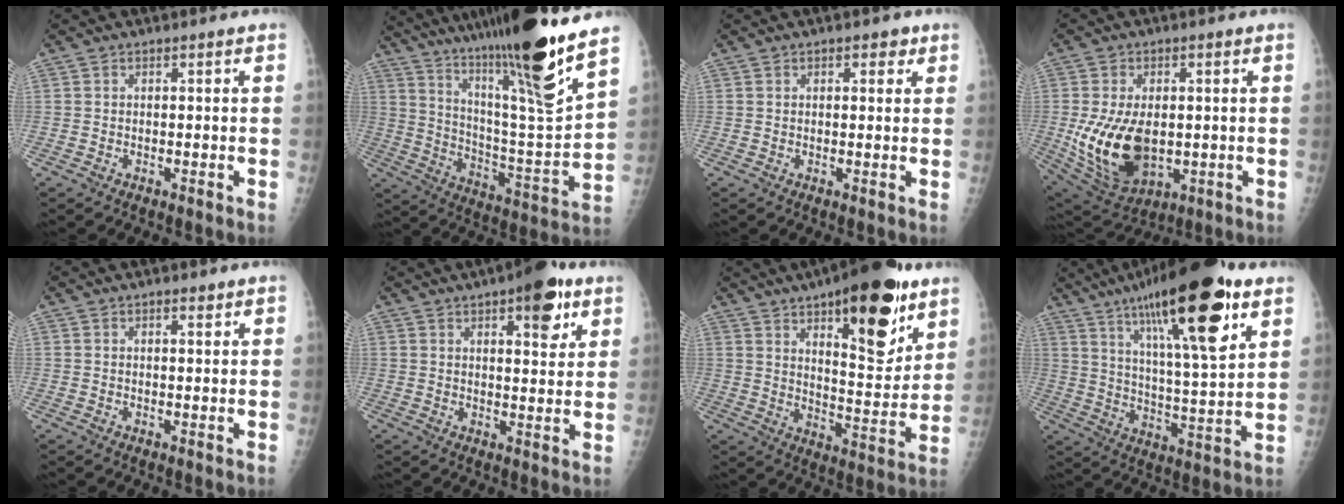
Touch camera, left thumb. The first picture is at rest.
{"total": 26.8, "force": [19.5, 1.2, 18.3], "torque": [-0.287, -0.096, 0.326]}
{"total": 2.4, "force": [1.3, 1.3, 1.5], "torque": [-0.004, -0.002, 0.014]}
{"total": 15.5, "force": [-1.3, 9.5, 12.2], "torque": [-0.216, -0.012, 0.004]}
{"total": 1.6, "force": [1.1, 0.6, 1.0], "torque": [-0.009, -0.005, 0.015]}
{"total": 10.4, "force": [5.6, 3.8, 7.9], "torque": [-0.083, -0.021, 0.072]}
{"total": 22.6, "force": [12.5, 8.1, 16.9], "torque": [-0.210, -0.063, 0.191]}
{"total": 24.8, "force": [13.5, 5.7, 20.0], "torque": [-0.313, -0.034, 0.220]}